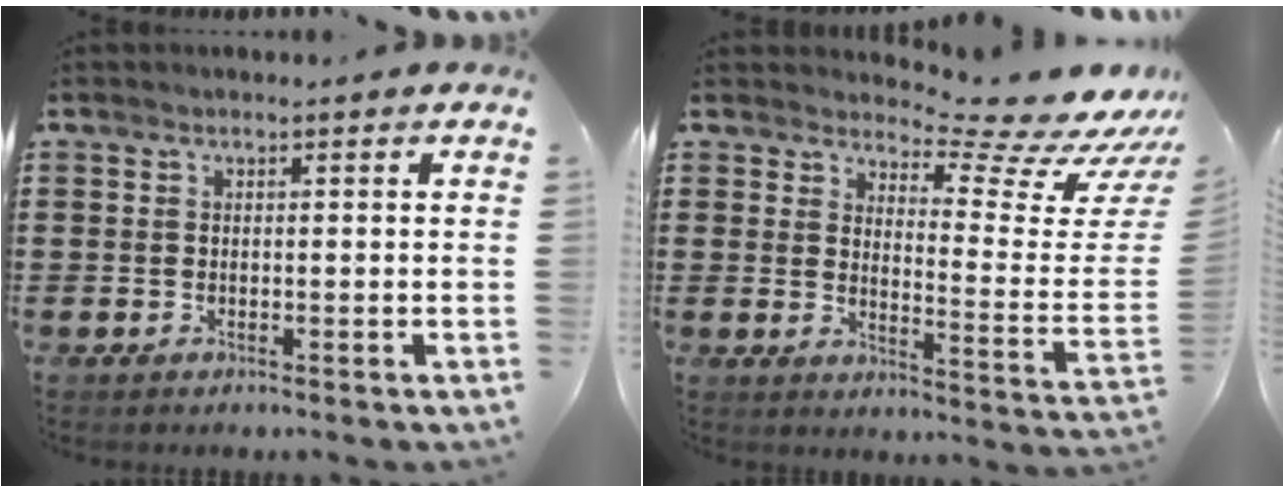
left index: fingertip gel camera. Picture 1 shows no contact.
{"total": 8.1, "force": [7.1, 1.2, 3.8], "torque": [-0.056, -0.072, 0.115]}